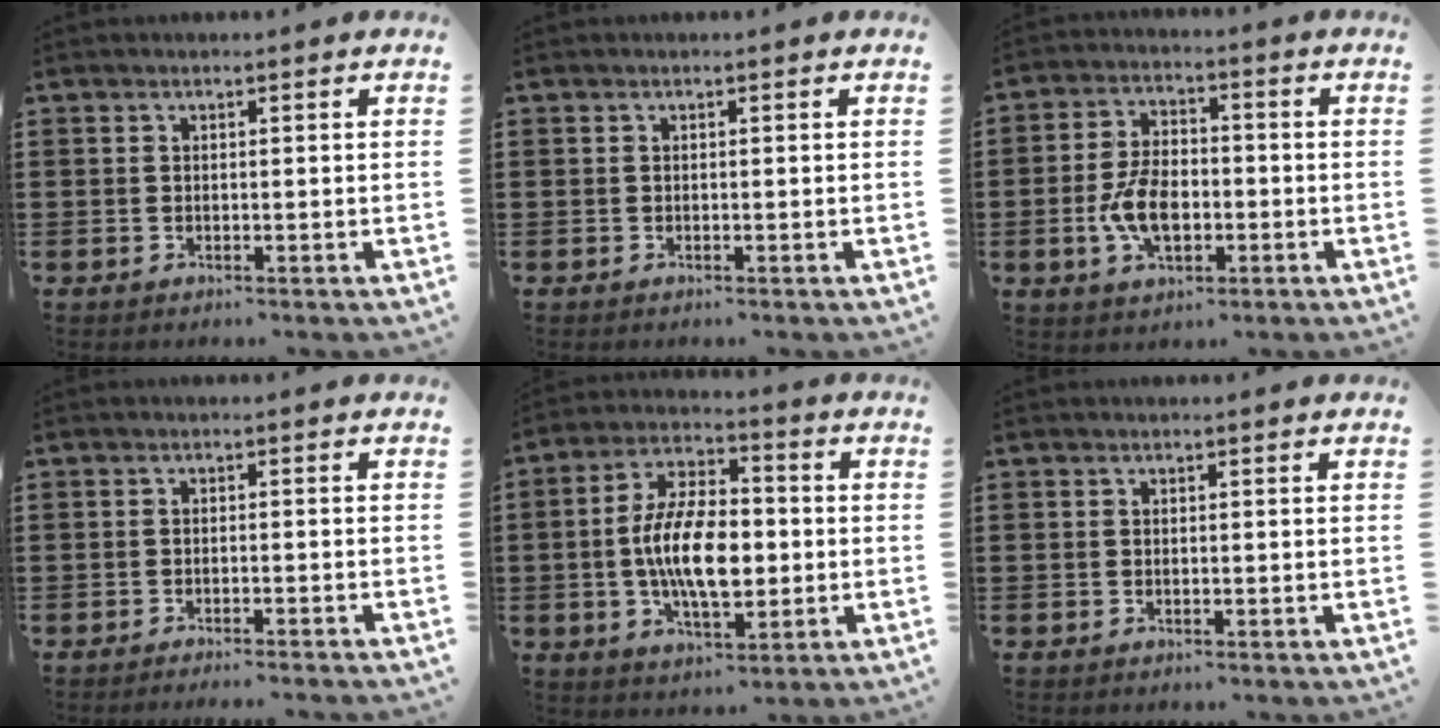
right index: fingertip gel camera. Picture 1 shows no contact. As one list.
[{"total": 0.0}, {"total": 8.0, "force": [-1.7, 4.6, 6.3], "torque": [-0.143, 0.003, -0.036]}, {"total": 1.6, "force": [-1.5, -0.5, 0.4], "torque": [-0.008, -0.002, -0.028]}, {"total": 11.3, "force": [-1.0, 5.5, 9.8], "torque": [-0.200, 0.000, -0.022]}, {"total": 0.0}]